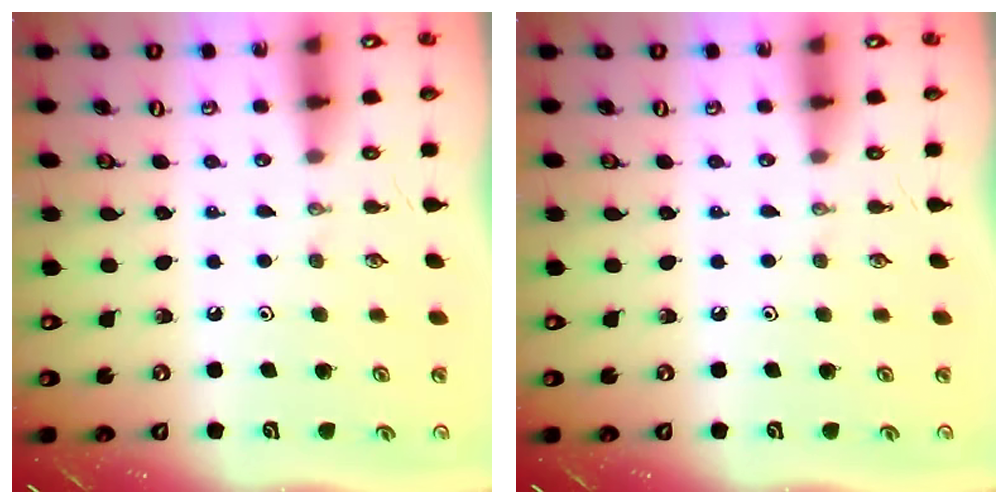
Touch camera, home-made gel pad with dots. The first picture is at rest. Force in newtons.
{"total": 0.0}